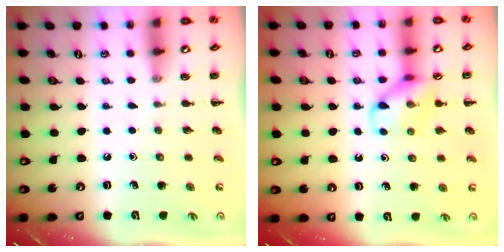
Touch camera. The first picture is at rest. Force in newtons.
{"total": 12.3, "press": 12.2, "slide": 1.6}